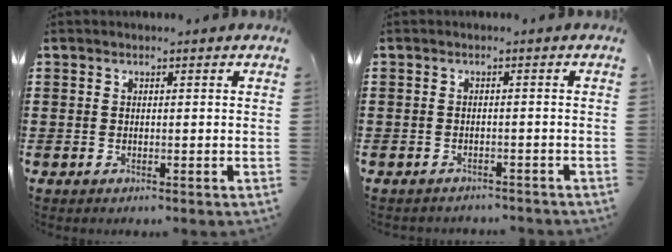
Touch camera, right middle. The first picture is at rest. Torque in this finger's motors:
{"motor_torque": [-0.07, 0.05, -0.20, -0.07]}